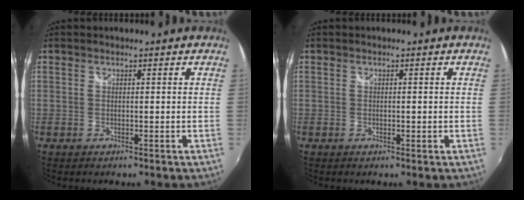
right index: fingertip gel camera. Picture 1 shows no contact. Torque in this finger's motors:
{"motor_torque": [0.11, 0.57, 0.00, 0.00]}